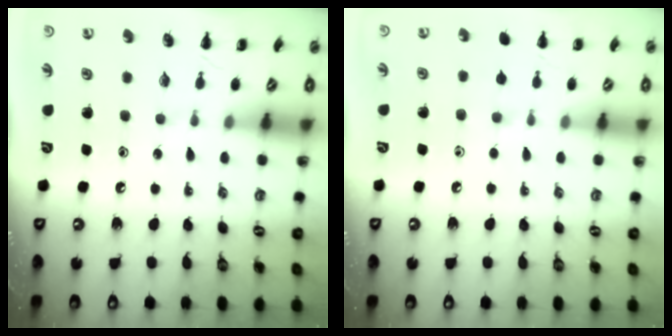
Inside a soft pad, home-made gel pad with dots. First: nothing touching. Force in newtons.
{"total": 3.9, "press": 3.7, "slide": 1.3}